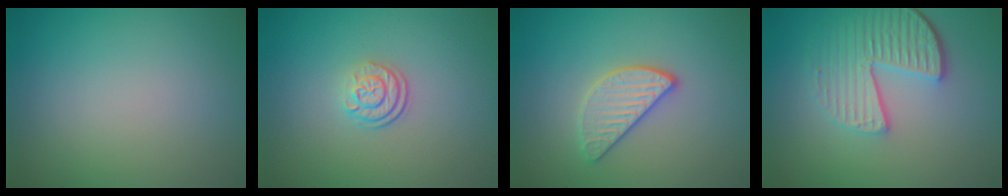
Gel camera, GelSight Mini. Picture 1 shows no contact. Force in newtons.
{"total": 2.4, "press": 1.7, "slide": 1.7}
{"total": 2.9, "press": 2.7, "slide": 1.2}
{"total": 5.5, "press": 4.1, "slide": 3.6}